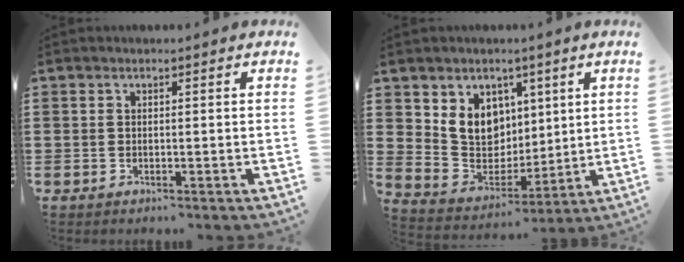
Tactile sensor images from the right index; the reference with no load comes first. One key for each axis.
{"total": 8.8, "fx": 3.1, "fy": 7.6, "fz": 3.1, "tx": -0.089, "ty": -0.013, "tz": 0.063}